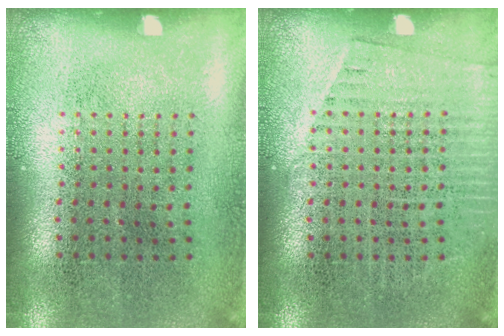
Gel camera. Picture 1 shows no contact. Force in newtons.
{"total": 1.2, "press": 1.2, "slide": 0.1}